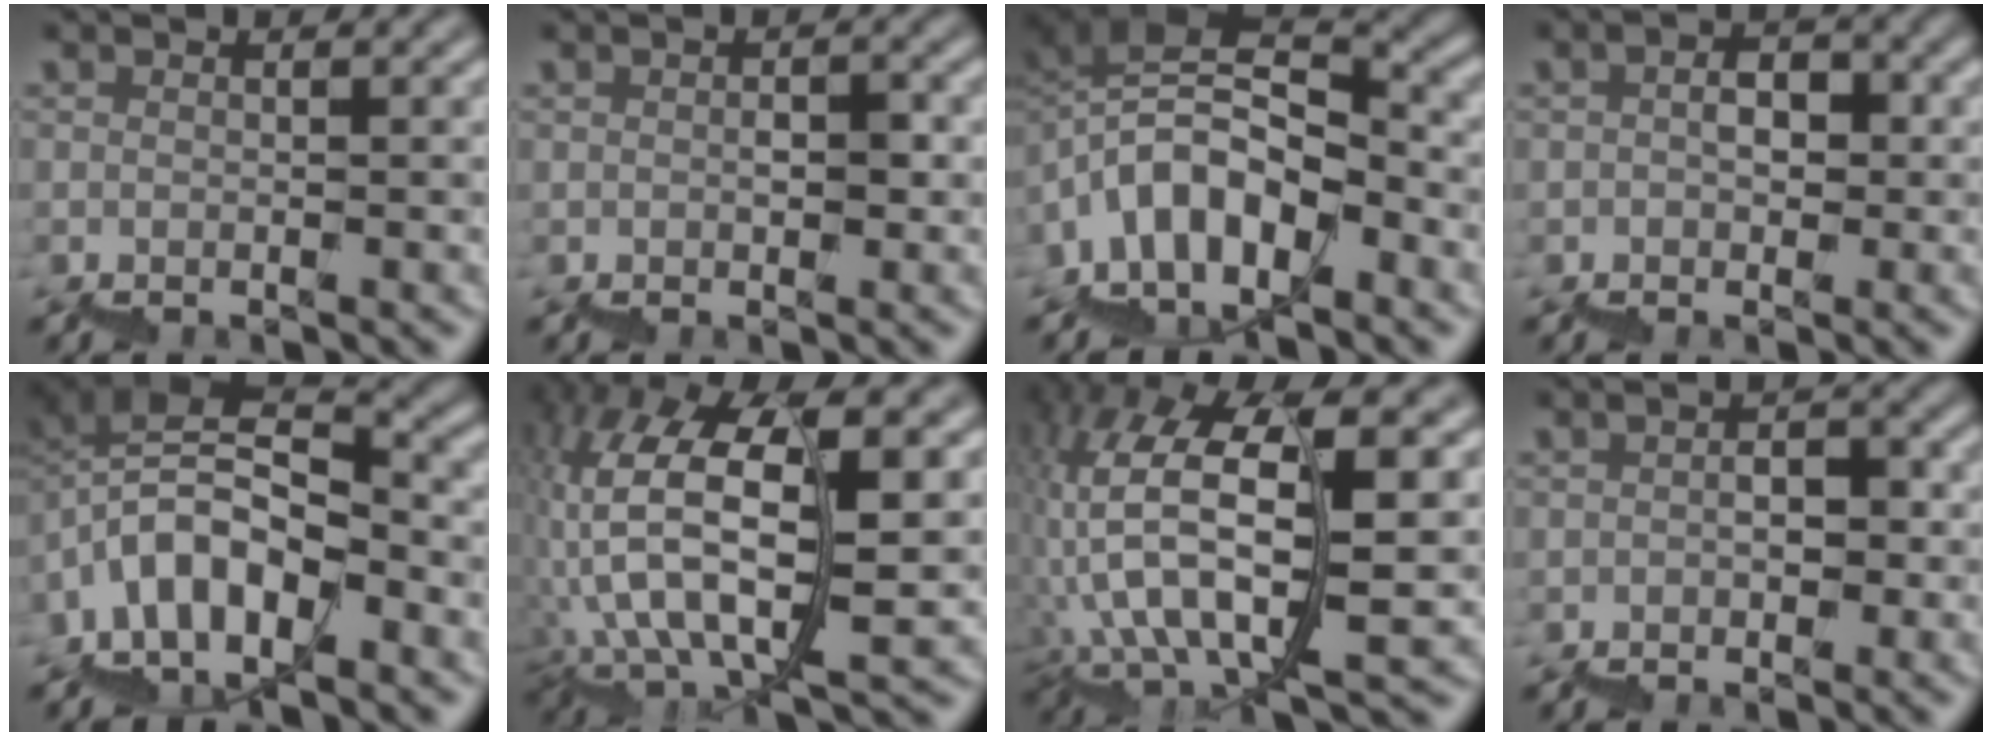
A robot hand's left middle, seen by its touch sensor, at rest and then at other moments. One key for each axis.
{"total": 0.6, "fx": 0.4, "fy": 0.2, "fz": 0.5, "tx": -0.006, "ty": 0.004, "tz": 0.008}
{"total": 6.6, "fx": 0.0, "fy": 3.7, "fz": 5.5, "tx": -0.078, "ty": 0.017, "tz": -0.003}
{"total": 1.2, "fx": 0.0, "fy": 0.9, "fz": 0.8, "tx": -0.011, "ty": 0.007, "tz": -0.003}
{"total": 6.2, "fx": -0.5, "fy": 3.5, "fz": 5.0, "tx": -0.072, "ty": 0.015, "tz": -0.012}
{"total": 11.3, "fx": 3.4, "fy": 5.0, "fz": 9.5, "tx": -0.191, "ty": 0.001, "tz": 0.073}
{"total": 10.9, "fx": 2.6, "fy": 4.2, "fz": 9.7, "tx": -0.190, "ty": 0.002, "tz": 0.057}
{"total": 1.2, "fx": -0.4, "fy": 0.8, "fz": 0.8, "tx": -0.009, "ty": 0.007, "tz": -0.005}